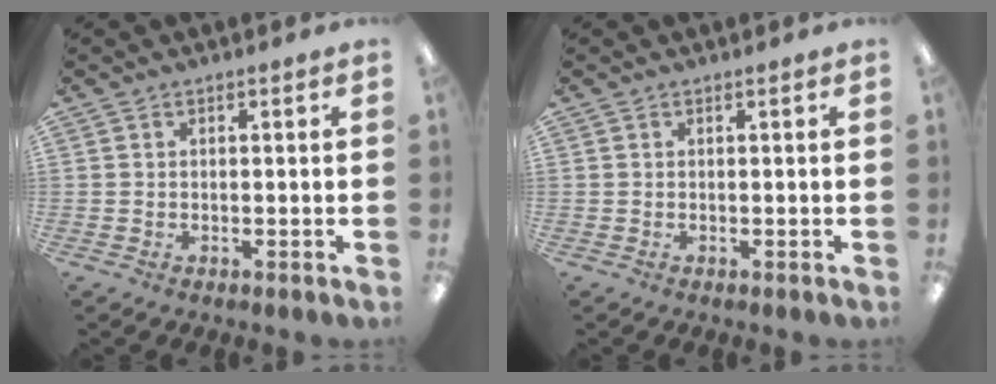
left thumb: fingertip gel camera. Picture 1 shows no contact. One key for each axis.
{"total": 0.0}